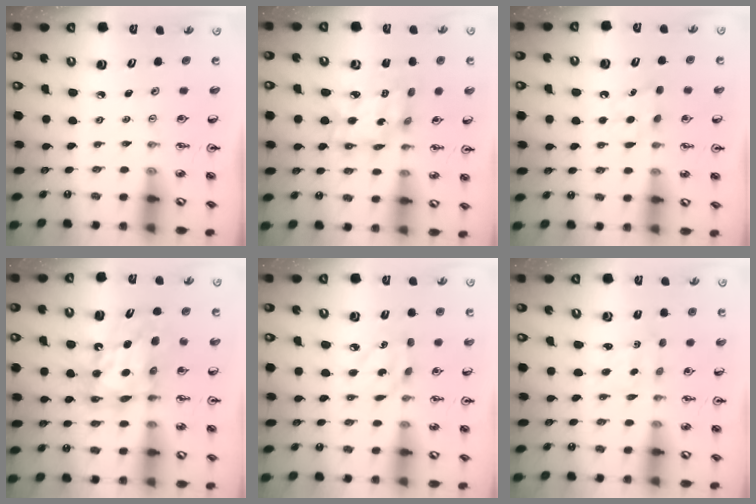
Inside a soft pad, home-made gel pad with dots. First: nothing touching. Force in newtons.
{"total": 12.0, "press": 12.0, "slide": 1.1}
{"total": 8.0, "press": 8.0, "slide": 0.8}
{"total": 12.5, "press": 12.5, "slide": 1.2}
{"total": 6.6, "press": 6.6, "slide": 0.4}
{"total": 1.3, "press": 1.2, "slide": 0.6}